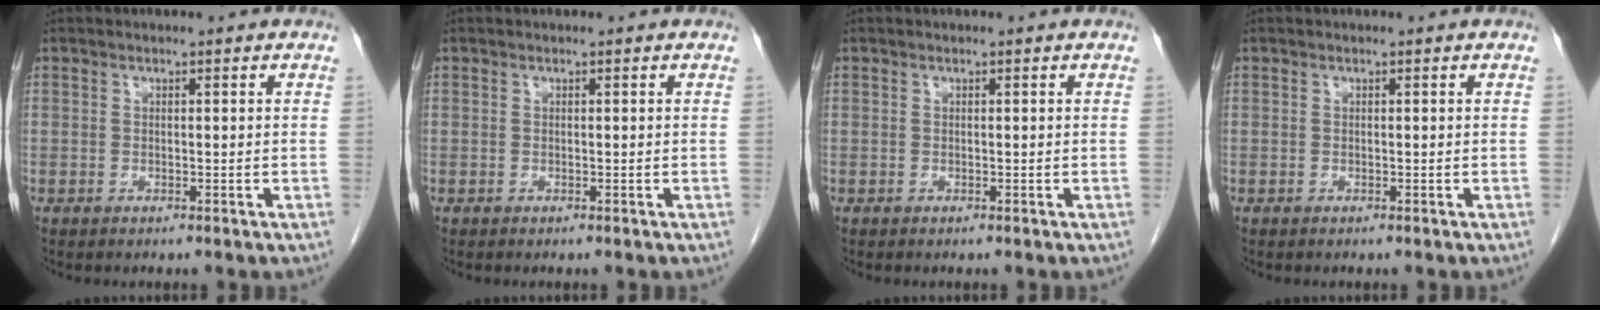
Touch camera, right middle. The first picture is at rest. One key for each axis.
{"total": 0.0}
{"total": 0.0}
{"total": 0.0}